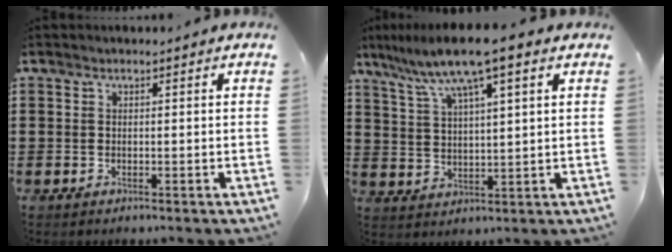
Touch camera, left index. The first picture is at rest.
{"total": 8.7, "force": [5.7, 0.5, 6.5], "torque": [-0.141, -0.020, 0.097]}